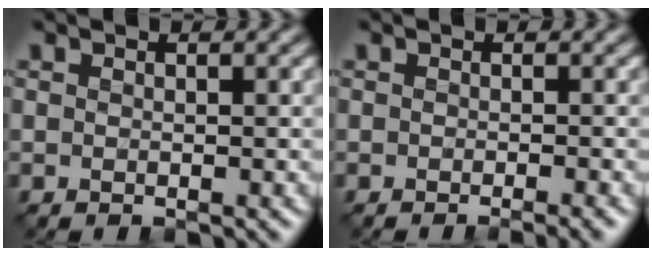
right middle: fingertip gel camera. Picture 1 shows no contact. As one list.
[{"total": 1.2, "force": [-0.8, -0.1, 0.9], "torque": [-0.015, -0.006, -0.011]}]